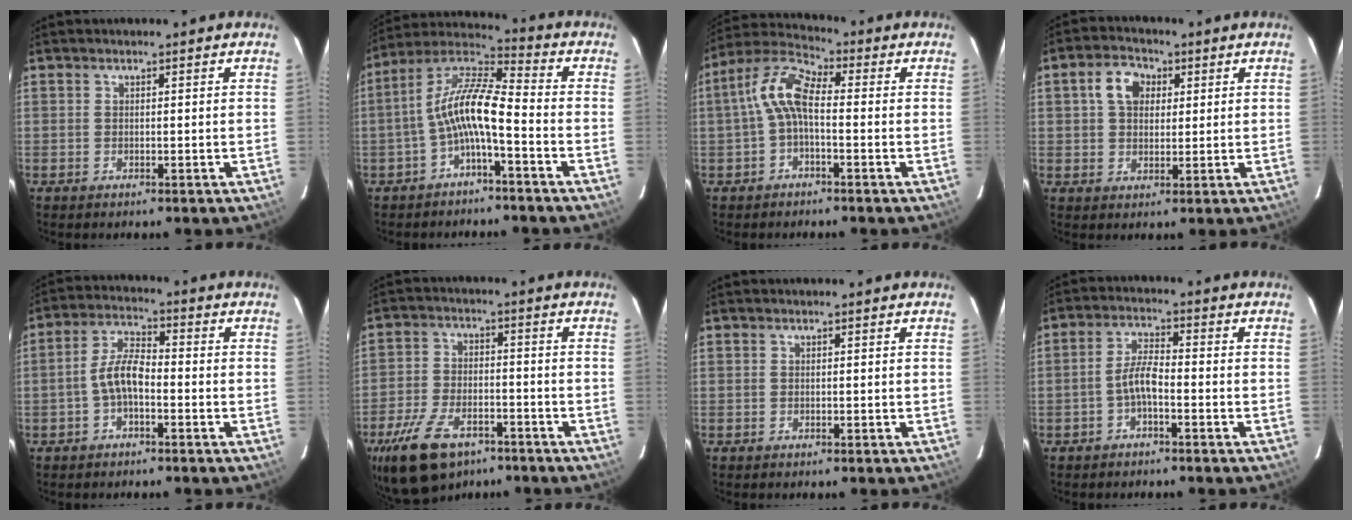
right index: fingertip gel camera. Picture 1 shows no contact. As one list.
[{"total": 10.2, "force": [-3.3, 2.1, 9.4], "torque": [-0.203, 0.018, -0.066]}, {"total": 7.7, "force": [-0.8, 3.1, 7.0], "torque": [-0.157, 0.026, -0.022]}, {"total": 6.1, "force": [1.9, 4.4, 3.8], "torque": [-0.068, 0.024, 0.035]}, {"total": 5.7, "force": [-2.0, 2.3, 4.8], "torque": [-0.102, 0.017, -0.040]}, {"total": 14.7, "force": [-9.4, 7.8, 8.2], "torque": [-0.191, -0.017, -0.163]}, {"total": 0.0}, {"total": 4.1, "force": [-2.1, 1.1, 3.4], "torque": [-0.073, 0.012, -0.041]}]